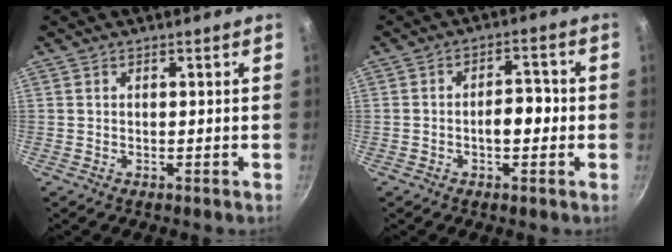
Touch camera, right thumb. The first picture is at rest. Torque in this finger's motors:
{"motor_torque": [0.35, 1.20, 0.89, 0.24, 0.04]}